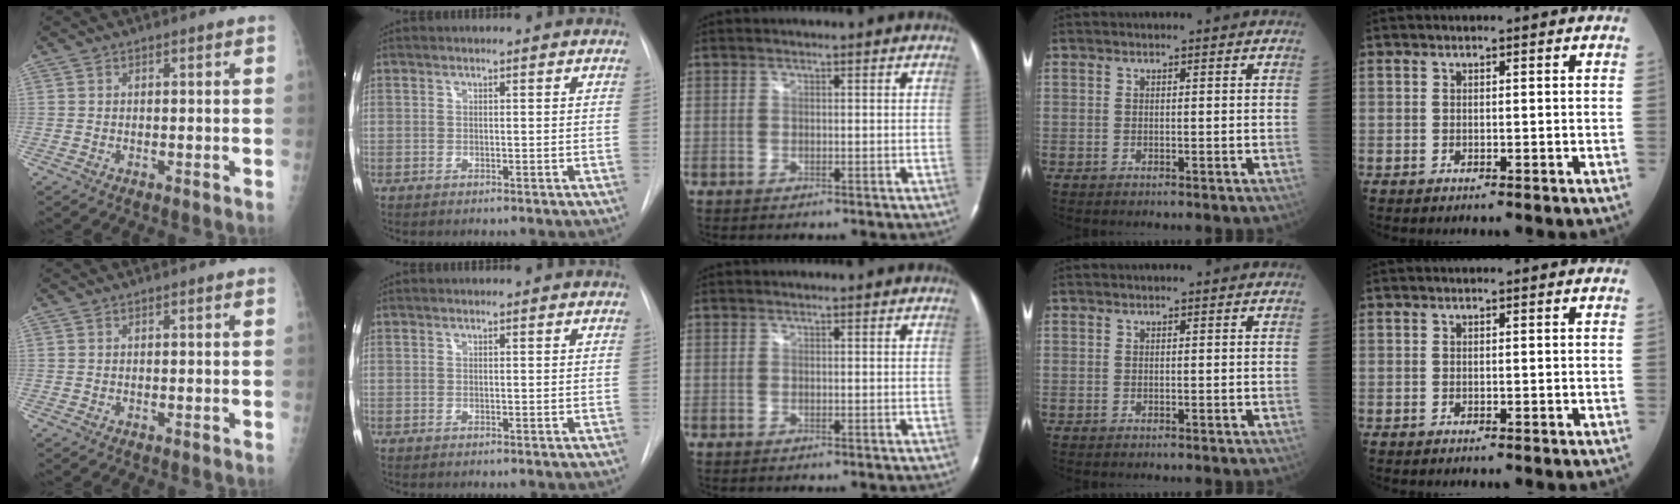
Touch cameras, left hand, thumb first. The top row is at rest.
{}